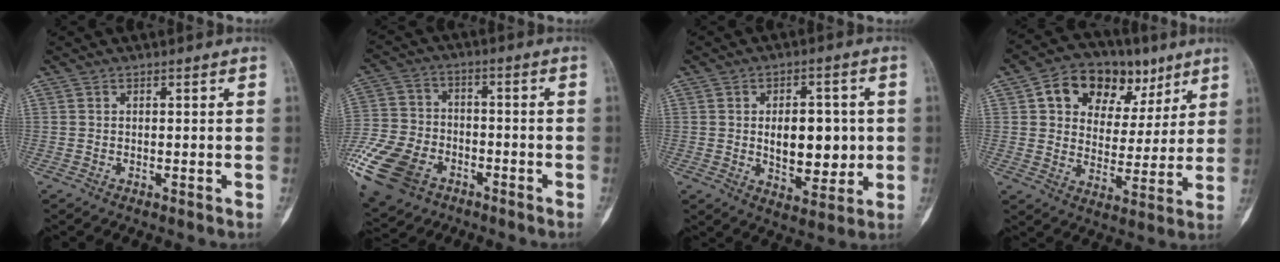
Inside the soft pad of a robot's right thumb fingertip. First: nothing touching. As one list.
[{"total": 20.3, "force": [-9.8, 13.7, 11.3], "torque": [-0.278, 0.016, -0.177]}, {"total": 11.3, "force": [0.1, 6.5, 9.2], "torque": [-0.095, -0.005, 0.012]}, {"total": 16.6, "force": [7.8, 11.5, 9.1], "torque": [-0.091, -0.002, 0.124]}]